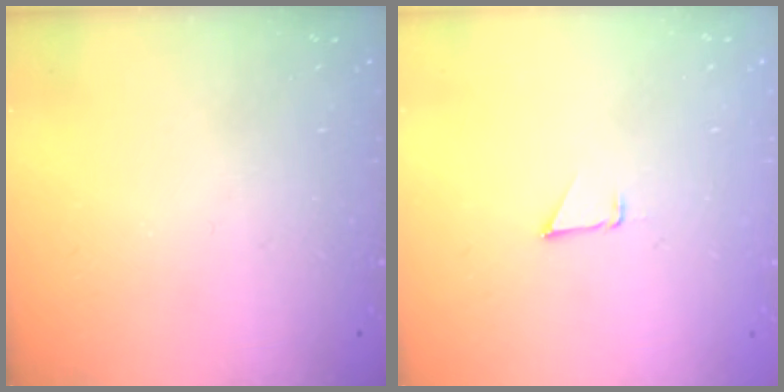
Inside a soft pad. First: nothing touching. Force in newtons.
{"total": 0.9, "press": 0.9, "slide": 0.1}